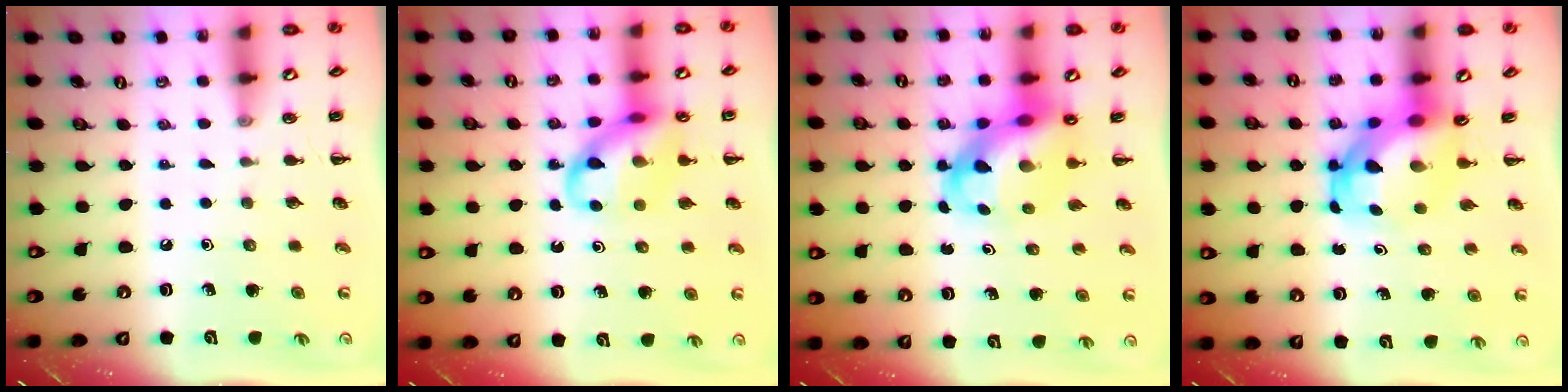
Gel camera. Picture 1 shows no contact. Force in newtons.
{"total": 13.1, "press": 12.9, "slide": 2.3}
{"total": 10.5, "press": 10.1, "slide": 3.1}
{"total": 6.3, "press": 6.2, "slide": 1.4}